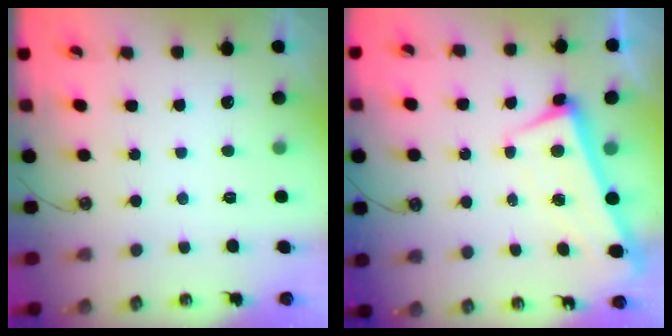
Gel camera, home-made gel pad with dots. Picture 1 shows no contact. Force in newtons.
{"total": 1.6, "press": 0.6, "slide": 1.4}